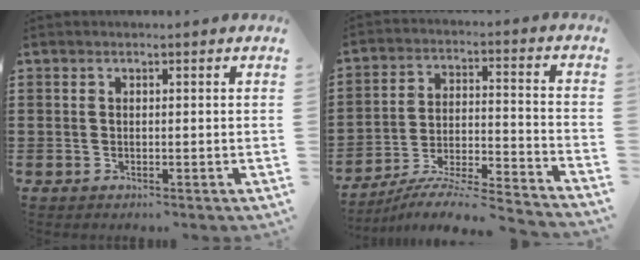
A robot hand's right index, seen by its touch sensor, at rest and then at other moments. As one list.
[{"total": 6.5, "force": [-6.1, -0.2, 2.1], "torque": [-0.041, -0.011, -0.124]}]